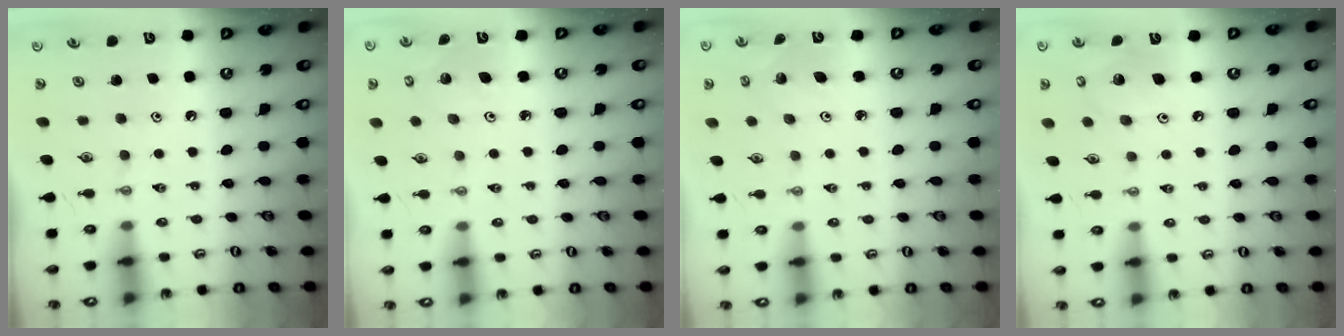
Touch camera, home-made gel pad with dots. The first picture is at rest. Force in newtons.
{"total": 3.2, "press": 3.2, "slide": 0.3}
{"total": 2.8, "press": 2.8, "slide": 0.2}
{"total": 10.6, "press": 10.4, "slide": 1.9}